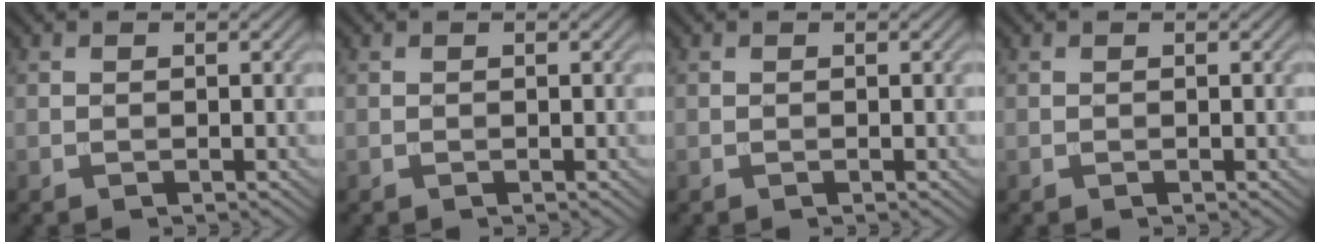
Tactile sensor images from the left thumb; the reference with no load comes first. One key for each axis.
{"total": 0.0}
{"total": 0.0}
{"total": 0.0}